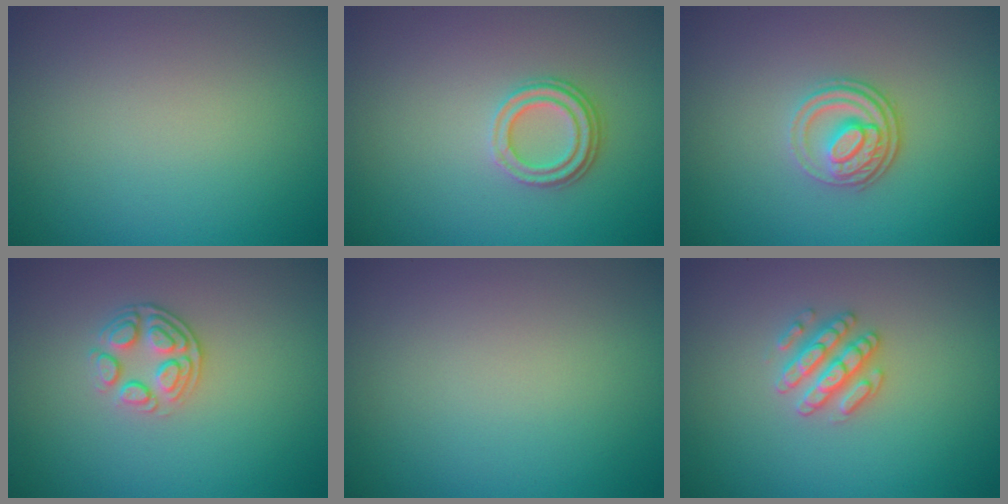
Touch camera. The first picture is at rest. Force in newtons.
{"total": 2.4, "press": 2.0, "slide": 1.3}
{"total": 3.3, "press": 2.7, "slide": 2.0}
{"total": 2.7, "press": 2.3, "slide": 1.4}
{"total": 0.0}
{"total": 2.6, "press": 2.6, "slide": 0.3}